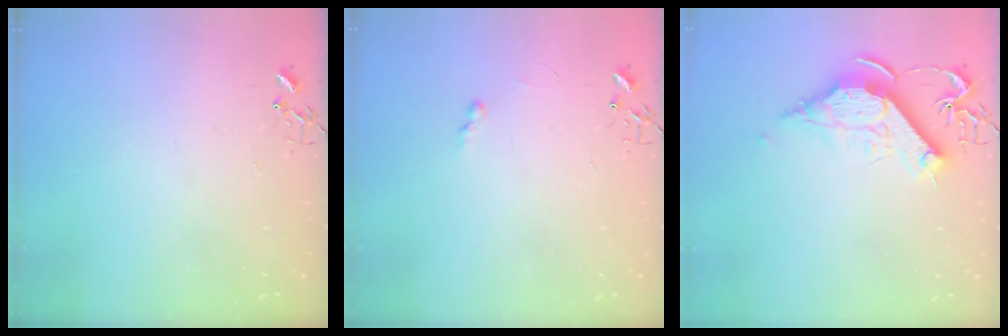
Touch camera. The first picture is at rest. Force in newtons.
{"total": 4.6, "press": 4.5, "slide": 0.6}
{"total": 12.6, "press": 12.5, "slide": 1.3}